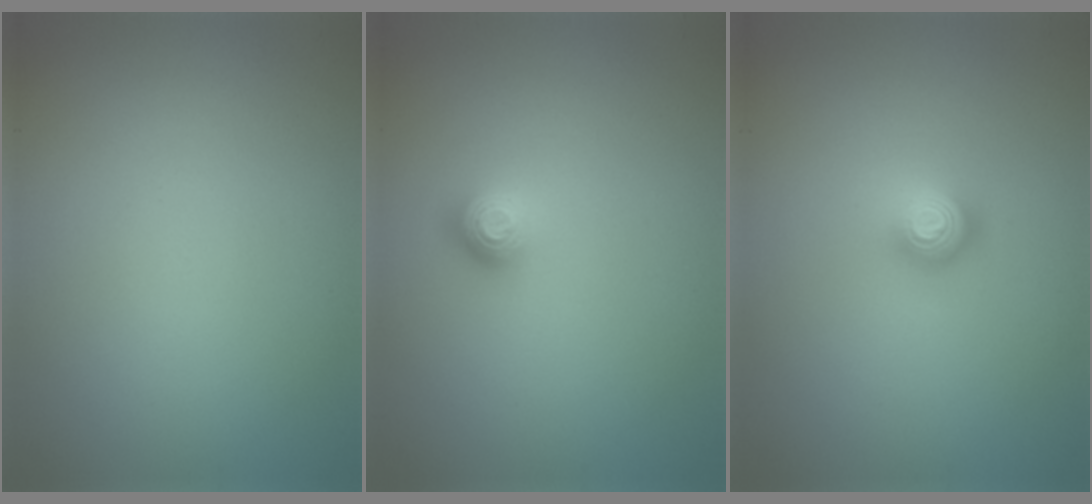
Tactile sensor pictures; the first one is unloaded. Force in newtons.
{"total": 1.5, "press": 1.1, "slide": 1.0}
{"total": 2.3, "press": 1.5, "slide": 1.8}